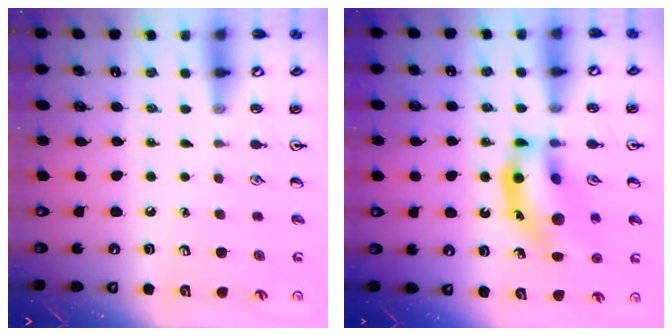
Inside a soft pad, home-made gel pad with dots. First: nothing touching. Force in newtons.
{"total": 15.3, "press": 15.1, "slide": 2.8}